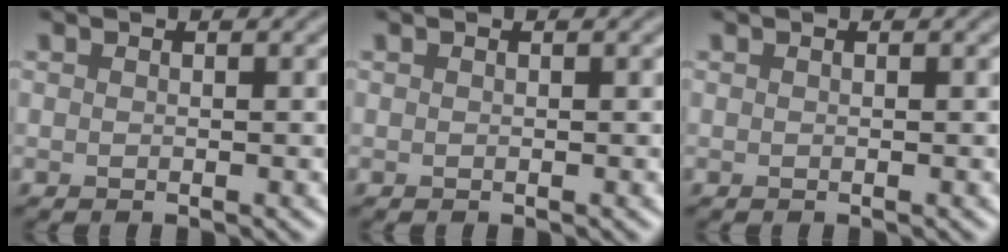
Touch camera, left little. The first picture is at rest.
{"total": 0.0}
{"total": 0.0}